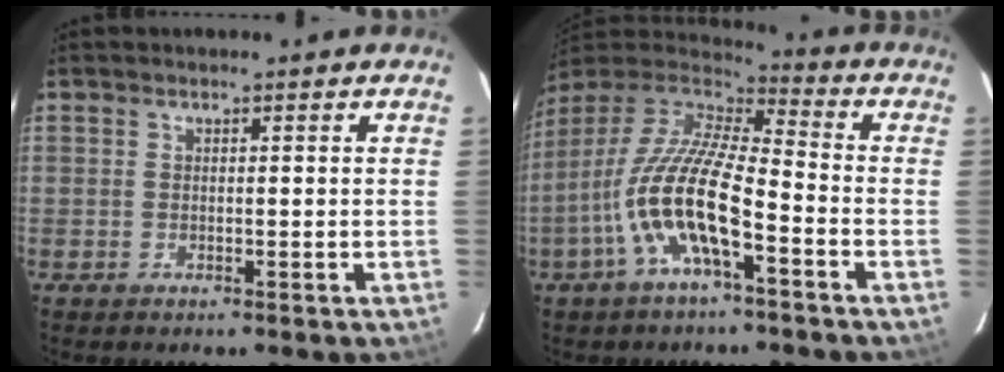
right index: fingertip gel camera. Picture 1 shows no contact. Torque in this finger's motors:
{"motor_torque": [1.57, -0.57, 1.05, 0.21]}